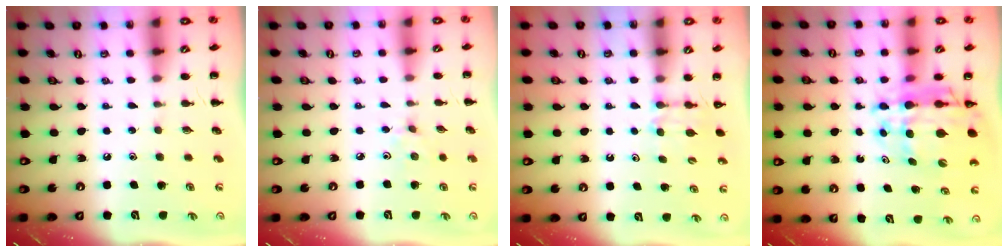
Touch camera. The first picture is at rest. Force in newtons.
{"total": 2.4, "press": 2.3, "slide": 0.8}
{"total": 5.3, "press": 5.1, "slide": 1.5}
{"total": 12.7, "press": 12.2, "slide": 3.5}